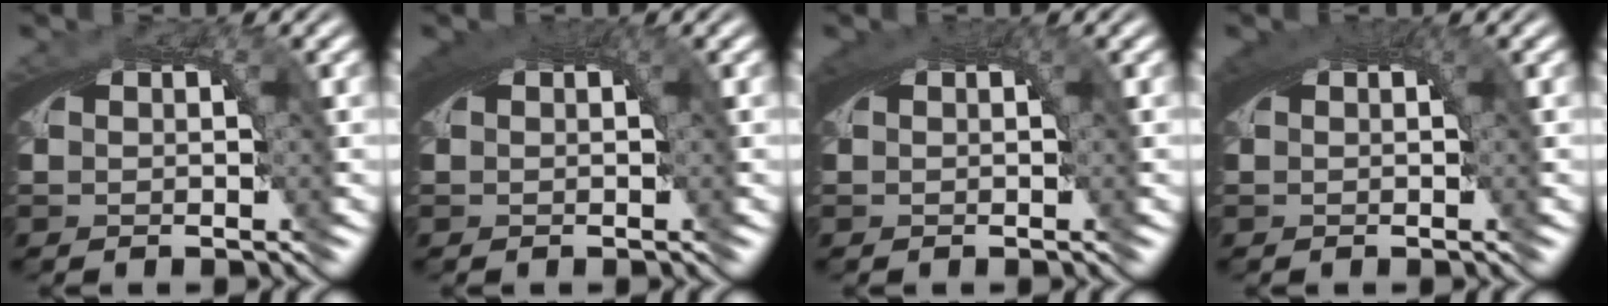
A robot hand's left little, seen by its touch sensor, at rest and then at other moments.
{"total": 2.2, "force": [0.9, 0.4, 2.0], "torque": [-0.025, 0.008, 0.013]}
{"total": 1.6, "force": [0.7, 0.2, 1.5], "torque": [-0.020, 0.005, 0.012]}
{"total": 2.0, "force": [0.8, 0.4, 1.8], "torque": [-0.022, 0.007, 0.013]}